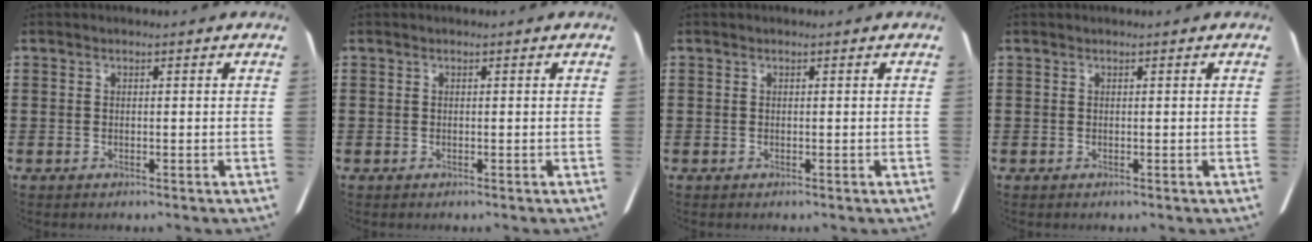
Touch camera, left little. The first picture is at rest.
{"total": 0.0}
{"total": 0.0}
{"total": 0.0}